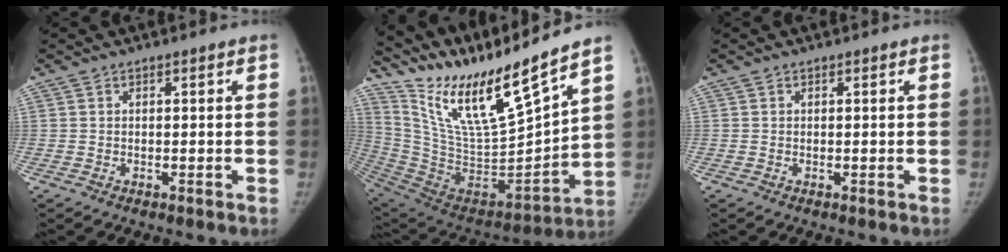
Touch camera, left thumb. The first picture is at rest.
{"total": 23.0, "force": [18.2, 2.5, 13.8], "torque": [-0.213, -0.097, 0.345]}
{"total": 0.0}